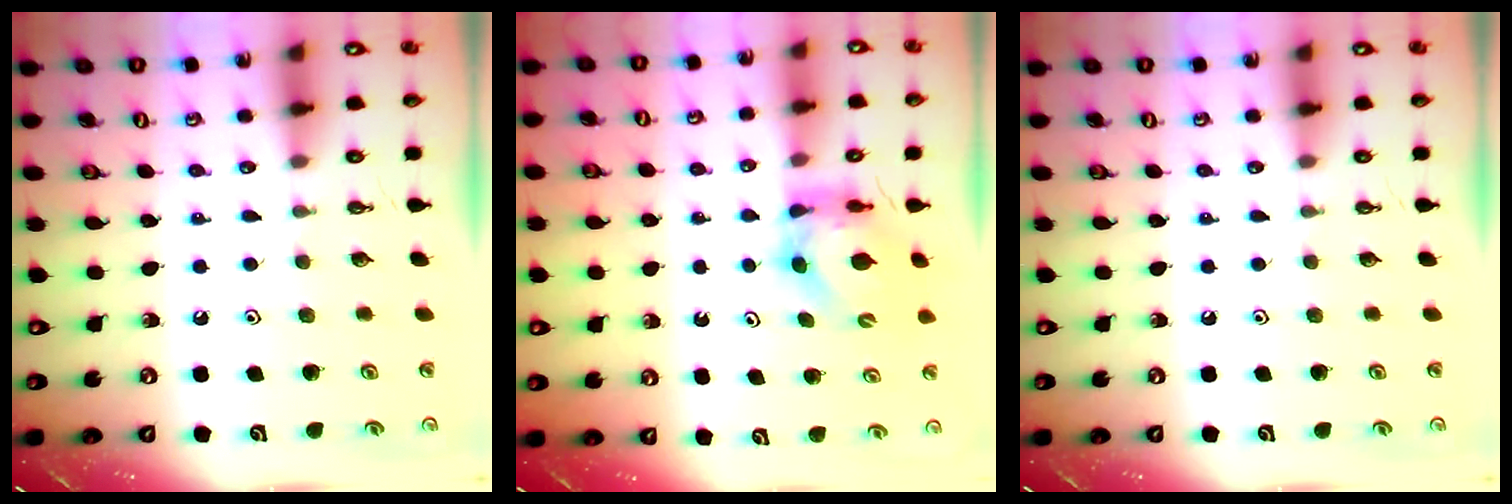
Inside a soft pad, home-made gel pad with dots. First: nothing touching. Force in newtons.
{"total": 5.6, "press": 5.6, "slide": 0.4}
{"total": 0.0}